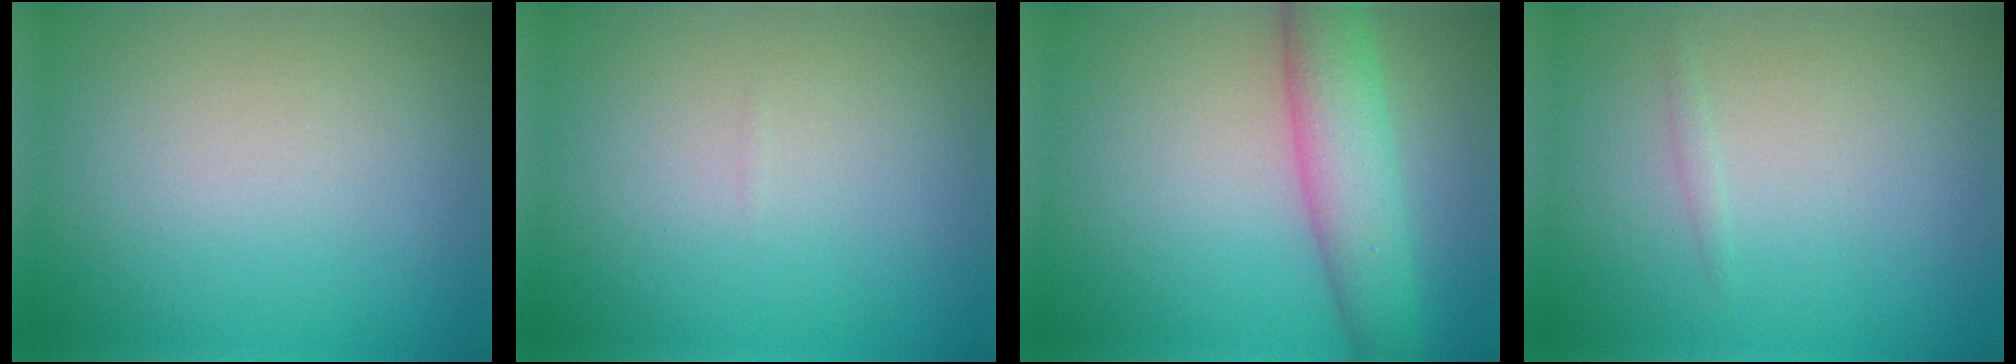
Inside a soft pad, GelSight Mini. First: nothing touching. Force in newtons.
{"total": 0.0}
{"total": 5.5, "press": 5.5, "slide": 0.1}
{"total": 0.6, "press": 0.5, "slide": 0.0}